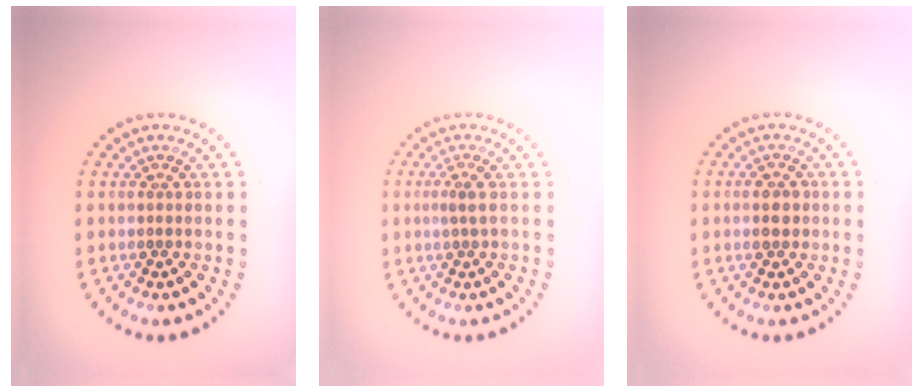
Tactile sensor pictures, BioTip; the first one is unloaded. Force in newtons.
{"total": 1.1, "press": 0.6, "slide": 0.9}
{"total": 1.6, "press": 1.6, "slide": 0.1}